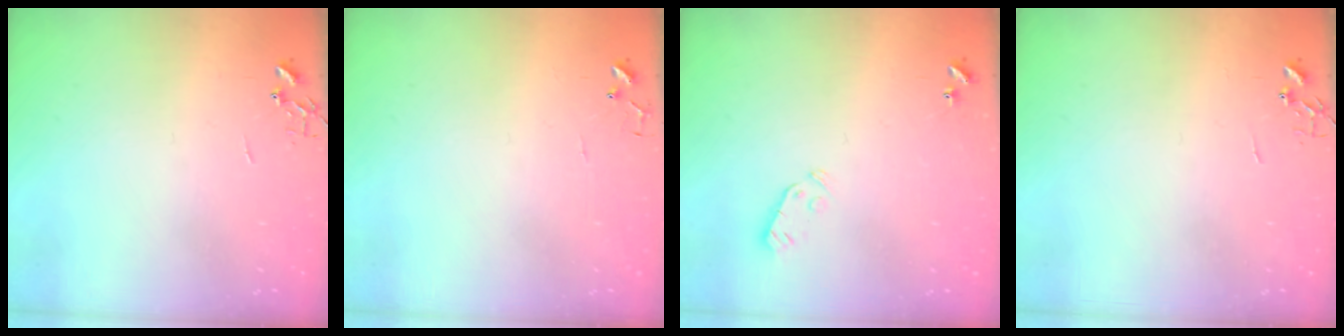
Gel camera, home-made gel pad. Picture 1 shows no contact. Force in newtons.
{"total": 4.9, "press": 4.8, "slide": 0.4}
{"total": 3.1, "press": 3.0, "slide": 0.9}
{"total": 0.0}